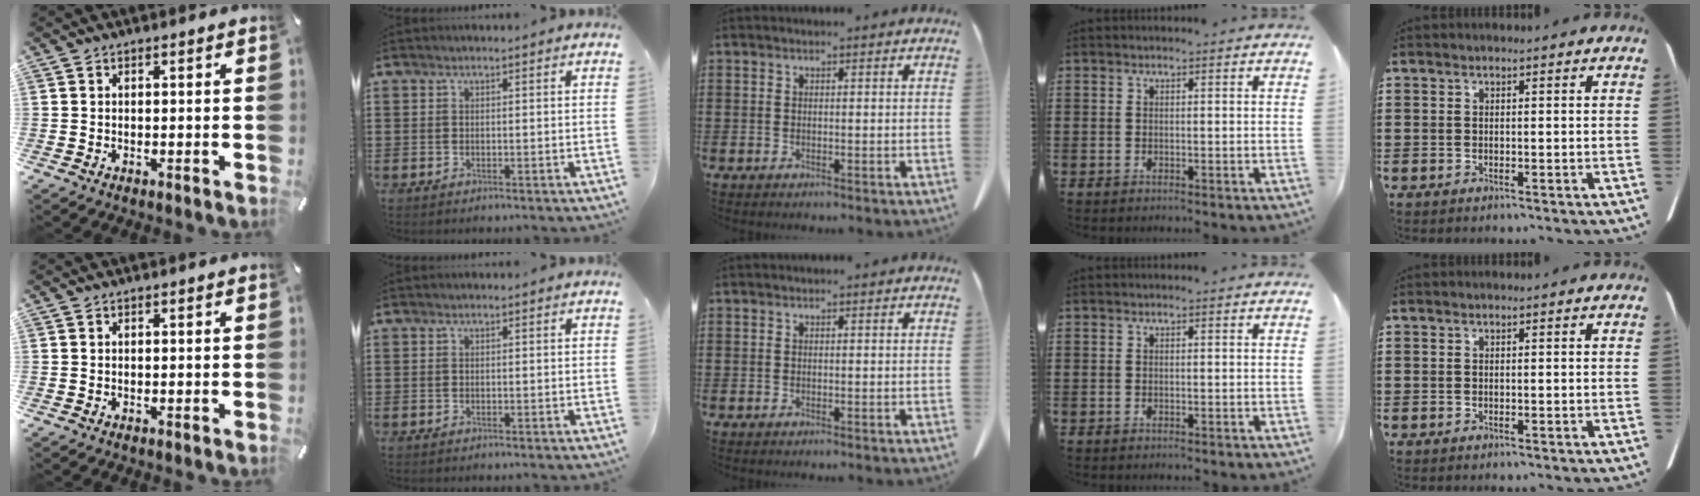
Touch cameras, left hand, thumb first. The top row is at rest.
{}